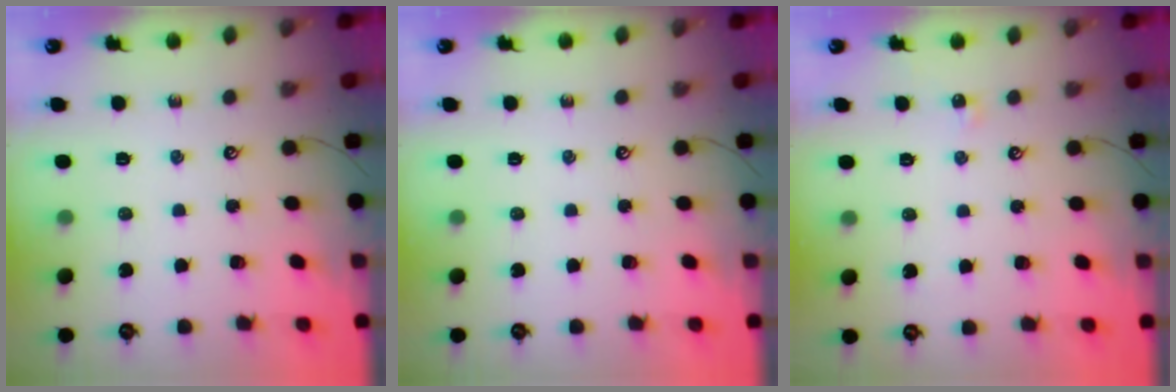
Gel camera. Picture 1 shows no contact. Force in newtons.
{"total": 0.0}
{"total": 3.3, "press": 3.3, "slide": 0.5}